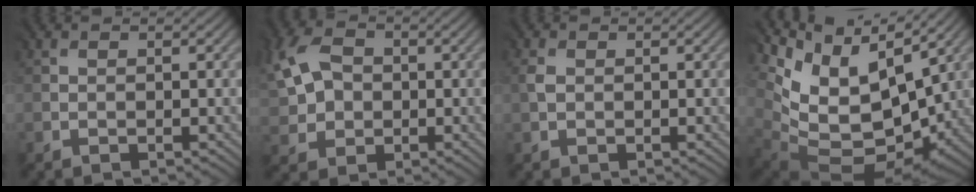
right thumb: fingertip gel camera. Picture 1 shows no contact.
{"total": 7.5, "force": [1.6, 5.7, 4.5], "torque": [-0.133, 0.015, 0.025]}
{"total": 0.8, "force": [0.0, 0.7, 0.3], "torque": [-0.010, 0.000, -0.001]}
{"total": 11.2, "force": [3.9, 6.7, 8.0], "torque": [-0.161, -0.013, 0.091]}